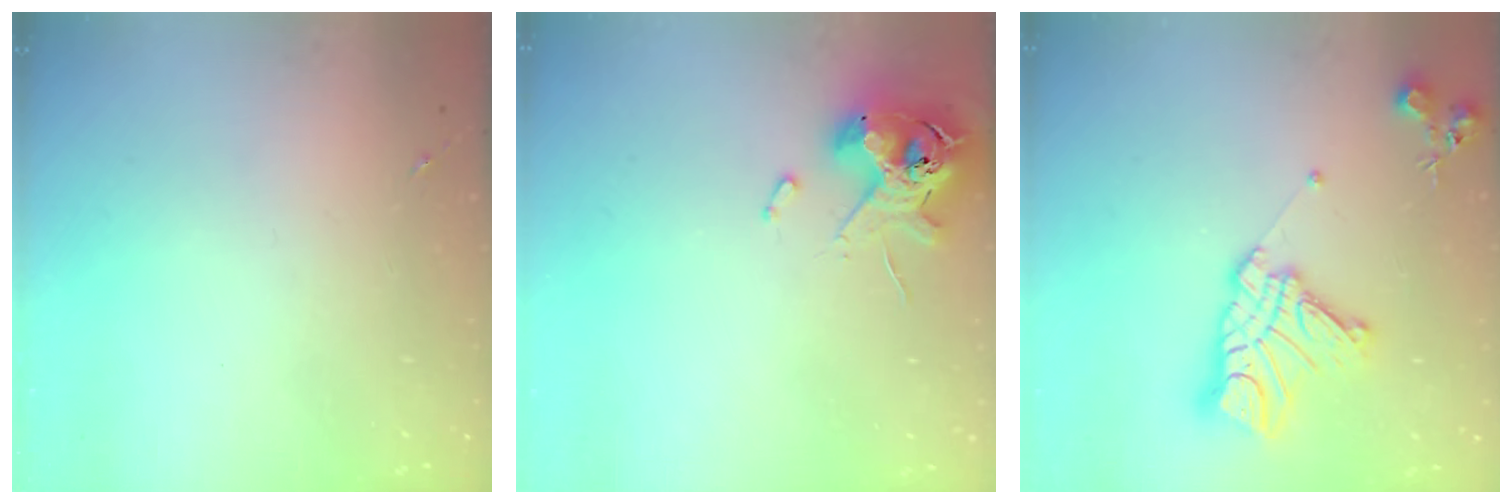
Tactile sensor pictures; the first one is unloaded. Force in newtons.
{"total": 11.6, "press": 11.4, "slide": 2.0}
{"total": 16.1, "press": 16.0, "slide": 1.6}